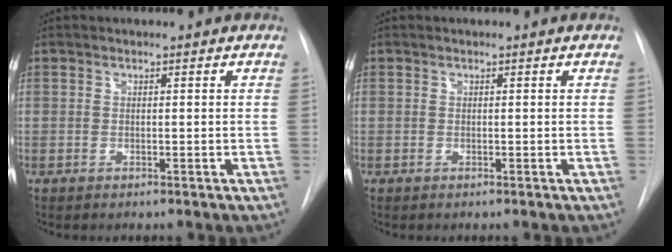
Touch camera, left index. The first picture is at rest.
{"total": 0.0}